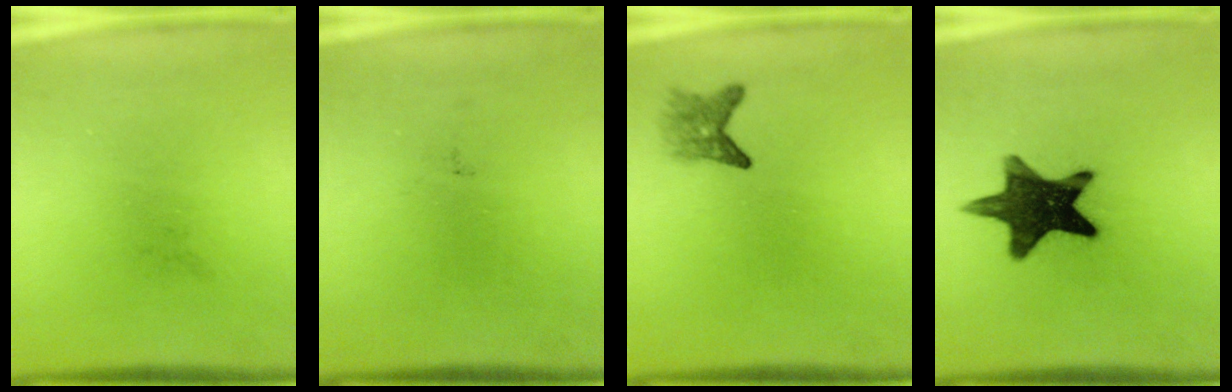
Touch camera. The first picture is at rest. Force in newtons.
{"total": 0.0}
{"total": 2.4}
{"total": 15.2}